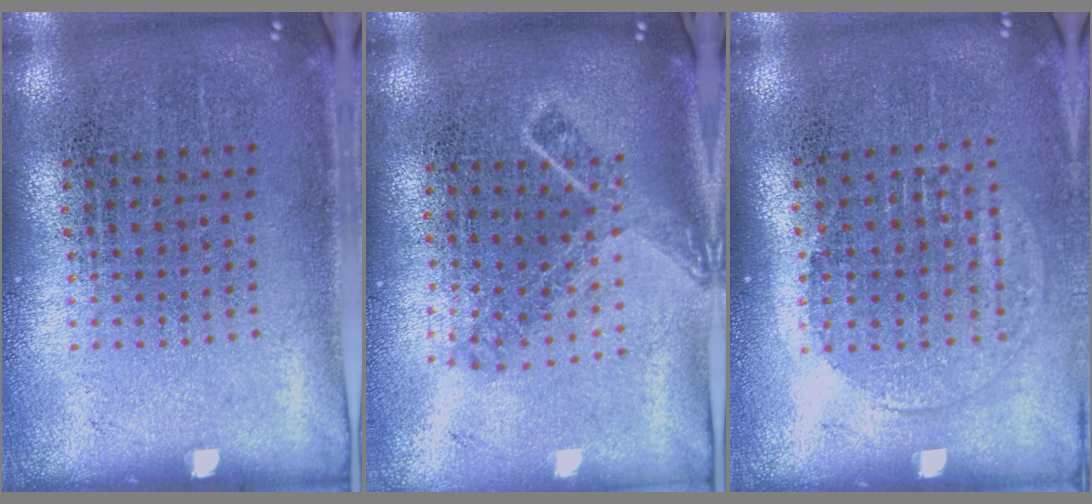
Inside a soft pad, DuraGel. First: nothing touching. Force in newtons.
{"total": 1.7, "press": 1.2, "slide": 1.2}
{"total": 1.4, "press": 1.1, "slide": 0.7}